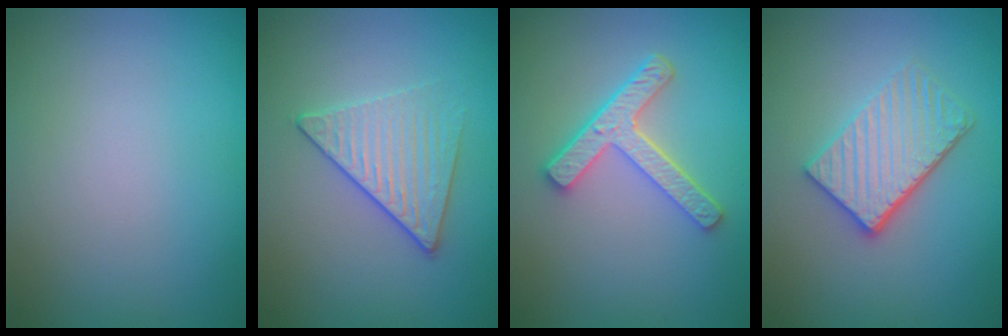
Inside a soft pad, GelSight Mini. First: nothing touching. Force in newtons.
{"total": 3.4, "press": 3.1, "slide": 1.3}
{"total": 4.3, "press": 3.3, "slide": 2.8}
{"total": 4.1, "press": 3.3, "slide": 2.4}